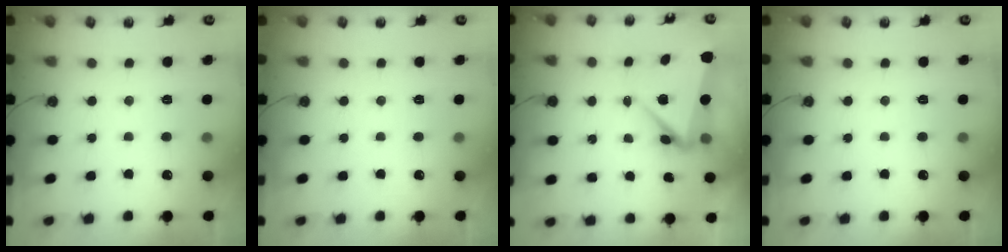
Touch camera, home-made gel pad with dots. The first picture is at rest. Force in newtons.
{"total": 0.0}
{"total": 6.0, "press": 6.0, "slide": 0.7}
{"total": 0.0}